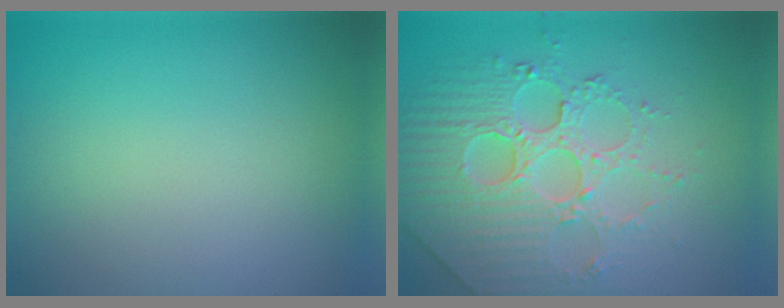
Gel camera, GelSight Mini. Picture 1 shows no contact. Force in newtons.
{"total": 5.4, "press": 5.1, "slide": 1.9}